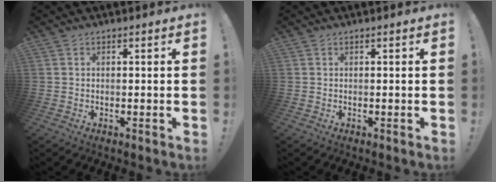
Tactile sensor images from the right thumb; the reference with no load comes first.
{"total": 0.0}